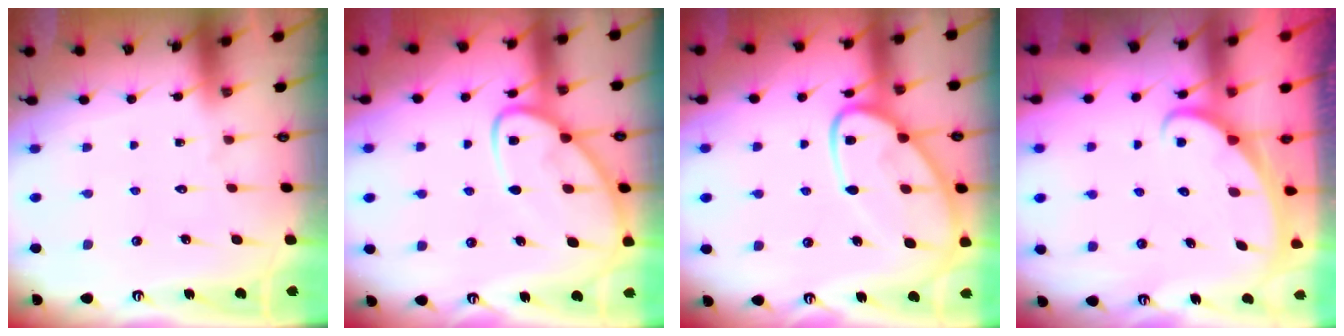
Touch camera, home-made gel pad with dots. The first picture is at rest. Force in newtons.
{"total": 9.9, "press": 9.8, "slide": 0.9}
{"total": 14.9, "press": 14.8, "slide": 1.5}
{"total": 2.1, "press": 2.1, "slide": 0.1}